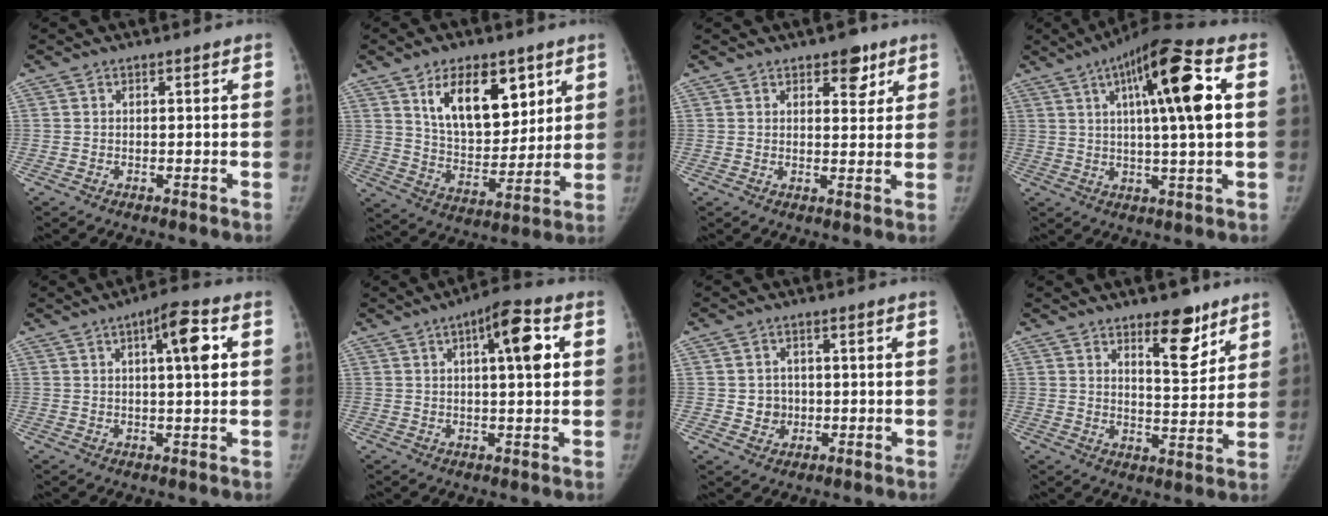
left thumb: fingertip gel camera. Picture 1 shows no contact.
{"total": 15.6, "force": [7.5, 8.6, 10.7], "torque": [-0.127, -0.044, 0.139]}
{"total": 4.8, "force": [2.9, 2.6, 2.7], "torque": [-0.007, -0.014, 0.037]}
{"total": 16.4, "force": [4.2, 2.8, 15.6], "torque": [-0.258, 0.013, 0.056]}
{"total": 7.8, "force": [2.1, 1.8, 7.2], "torque": [-0.102, 0.008, 0.027]}
{"total": 9.2, "force": [2.4, 2.6, 8.5], "torque": [-0.113, 0.010, 0.030]}
{"total": 3.7, "force": [-0.3, 3.6, 1.0], "torque": [0.008, 0.005, -0.002]}
{"total": 9.2, "force": [6.0, 3.4, 6.0], "torque": [-0.060, -0.044, 0.091]}